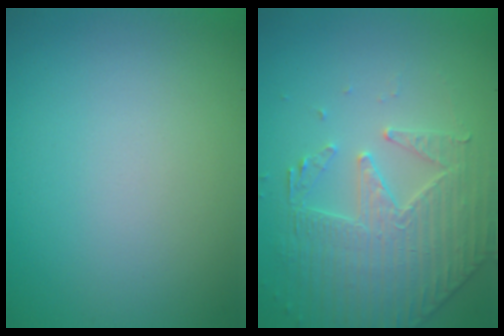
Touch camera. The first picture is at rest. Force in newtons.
{"total": 4.4, "press": 3.8, "slide": 2.2}